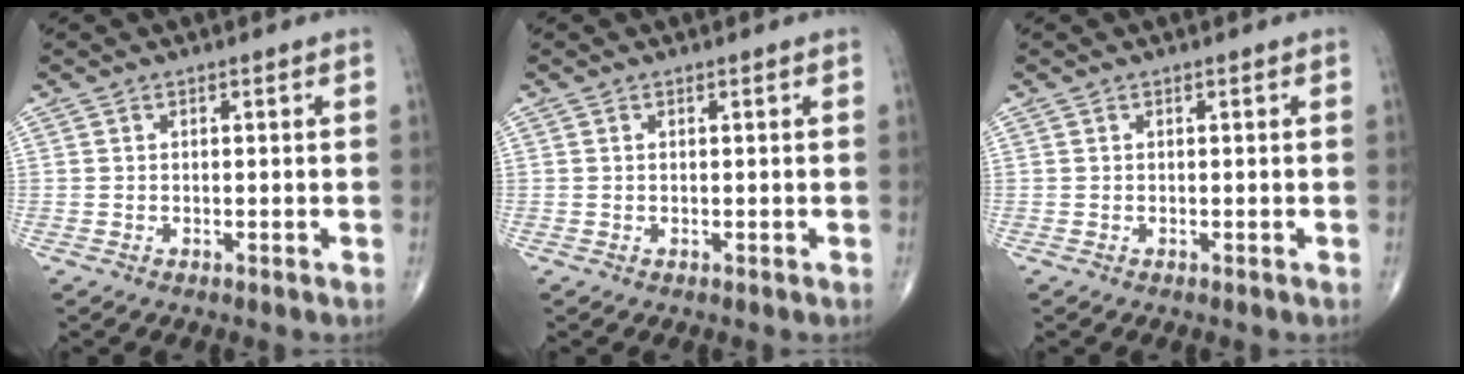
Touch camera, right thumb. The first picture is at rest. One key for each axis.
{"total": 0.0}
{"total": 0.0}